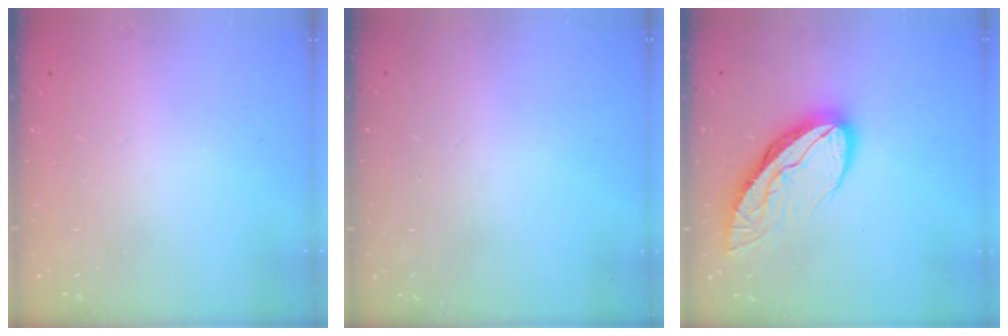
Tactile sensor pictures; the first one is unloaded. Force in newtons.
{"total": 0.0}
{"total": 11.6, "press": 11.5, "slide": 1.4}